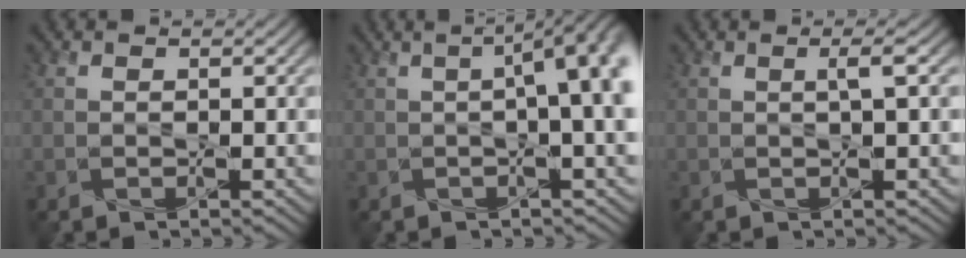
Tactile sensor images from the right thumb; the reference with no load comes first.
{"total": 11.3, "force": [1.2, 3.7, 10.6], "torque": [-0.142, 0.020, 0.011]}
{"total": 1.5, "force": [0.1, -0.3, 1.5], "torque": [-0.027, 0.005, -0.001]}